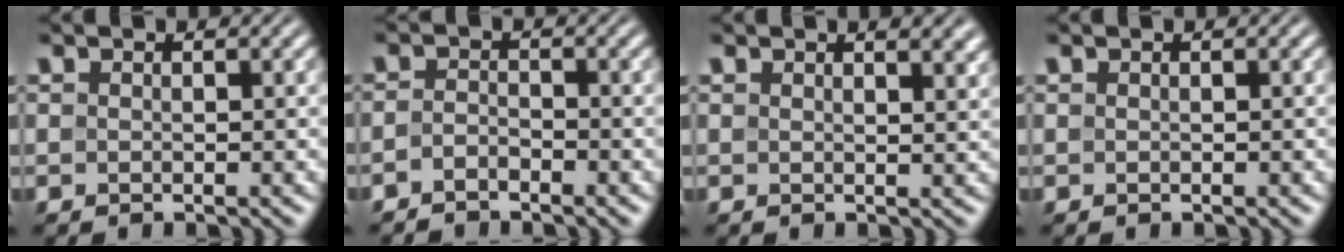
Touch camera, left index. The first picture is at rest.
{"total": 1.5, "force": [-1.3, 0.5, 0.6], "torque": [-0.013, 0.000, -0.032]}
{"total": 2.7, "force": [1.9, 1.0, 1.7], "torque": [-0.010, 0.002, 0.023]}
{"total": 0.0}